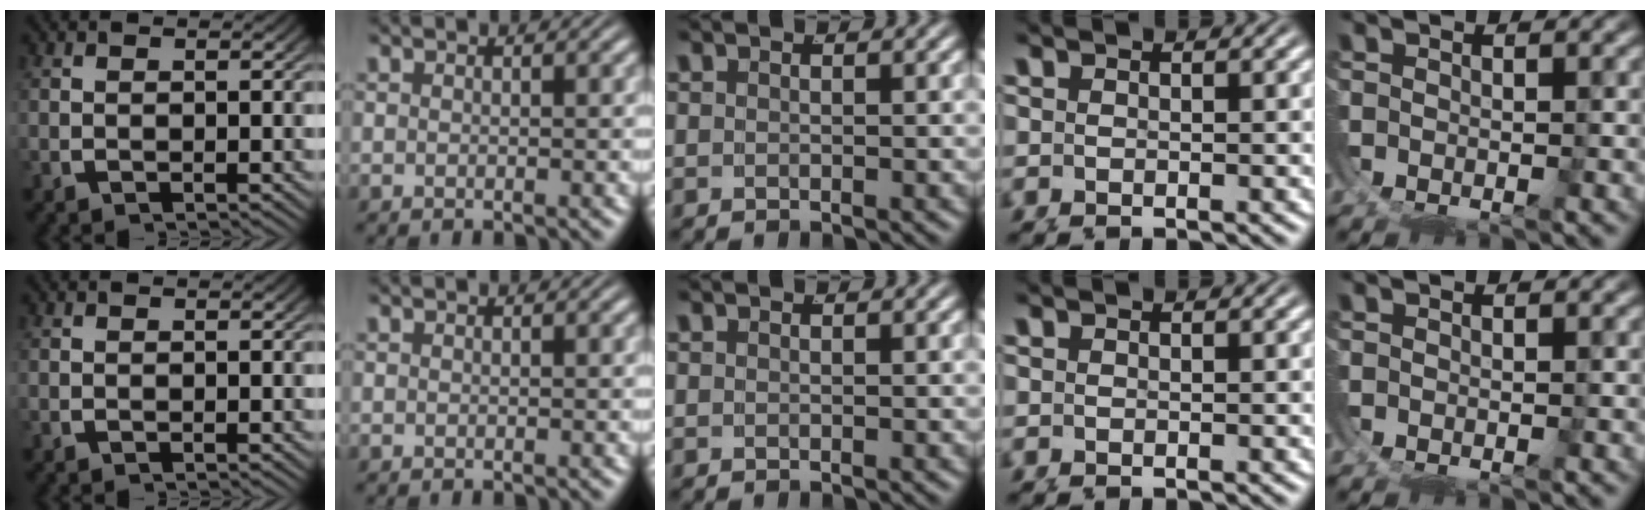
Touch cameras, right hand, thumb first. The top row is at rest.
{}